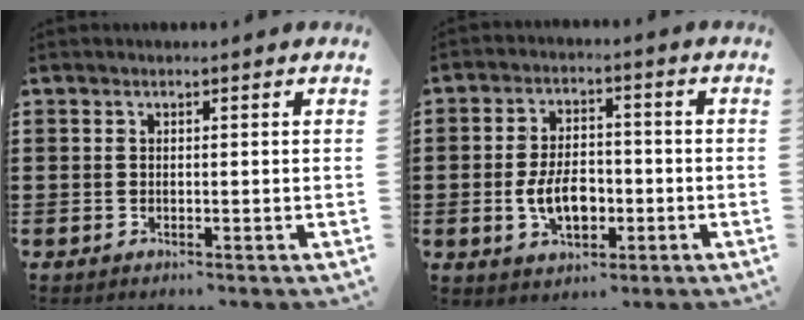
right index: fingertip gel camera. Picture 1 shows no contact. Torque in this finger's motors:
{"motor_torque": [1.23, 0.90, 0.61, 0.17]}